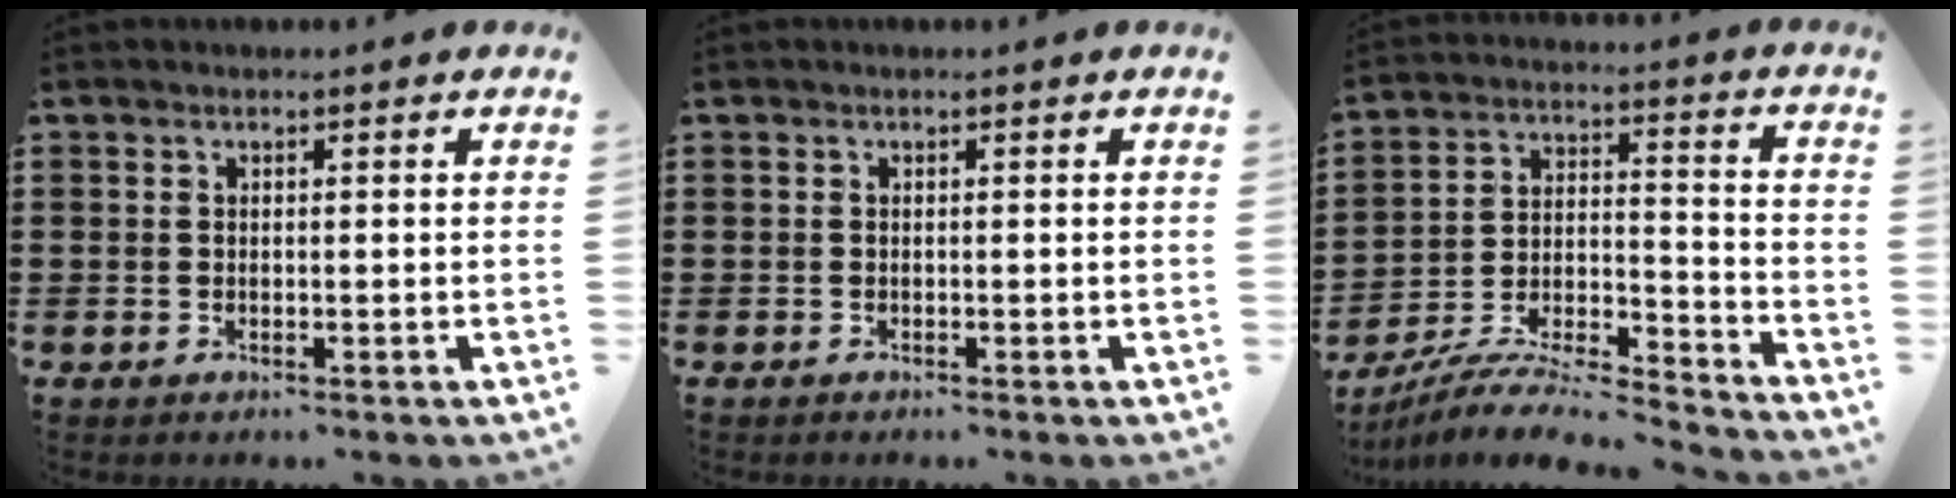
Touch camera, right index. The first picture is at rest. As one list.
[{"total": 0.0}, {"total": 8.1, "force": [-7.5, 0.7, 3.0], "torque": [-0.055, 0.003, -0.148]}]